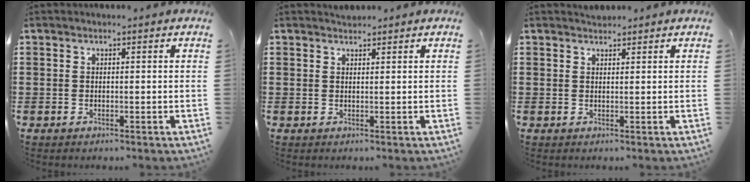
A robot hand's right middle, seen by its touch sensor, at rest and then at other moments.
{"total": 1.1, "force": [1.0, 0.2, -0.2], "torque": [0.001, 0.000, 0.020]}
{"total": 1.2, "force": [1.2, 0.3, -0.2], "torque": [0.000, 0.000, 0.022]}